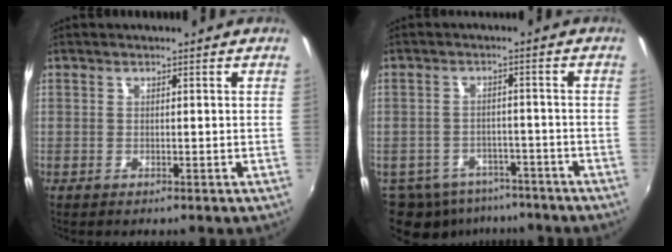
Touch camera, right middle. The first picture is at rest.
{"total": 14.3, "force": [-10.0, 8.6, 5.6], "torque": [-0.150, -0.013, -0.133]}